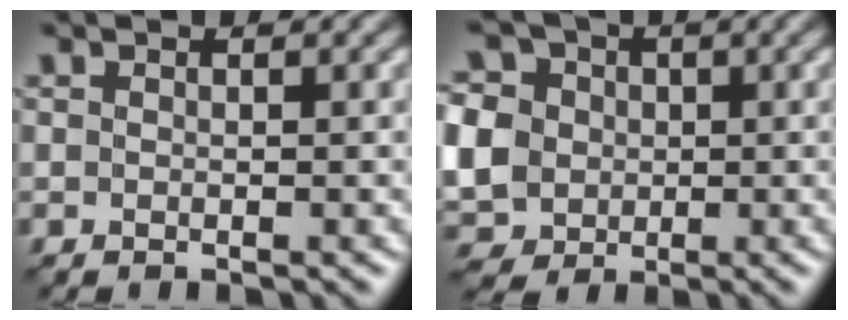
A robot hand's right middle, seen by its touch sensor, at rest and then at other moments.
{"total": 9.1, "force": [0.0, 8.0, 4.3], "torque": [-0.115, 0.012, -0.024]}